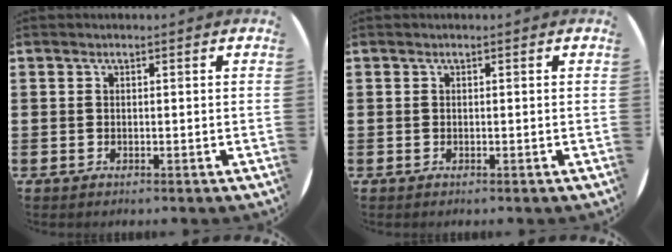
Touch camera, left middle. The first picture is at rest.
{"total": 0.0}